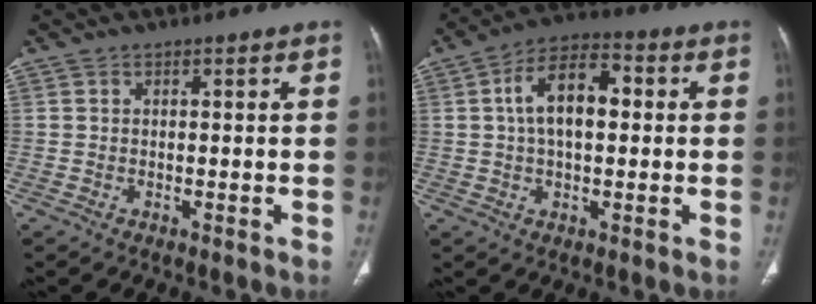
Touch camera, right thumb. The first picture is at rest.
{"total": 11.2, "force": [1.5, 6.2, 9.3], "torque": [-0.154, 0.024, 0.019]}